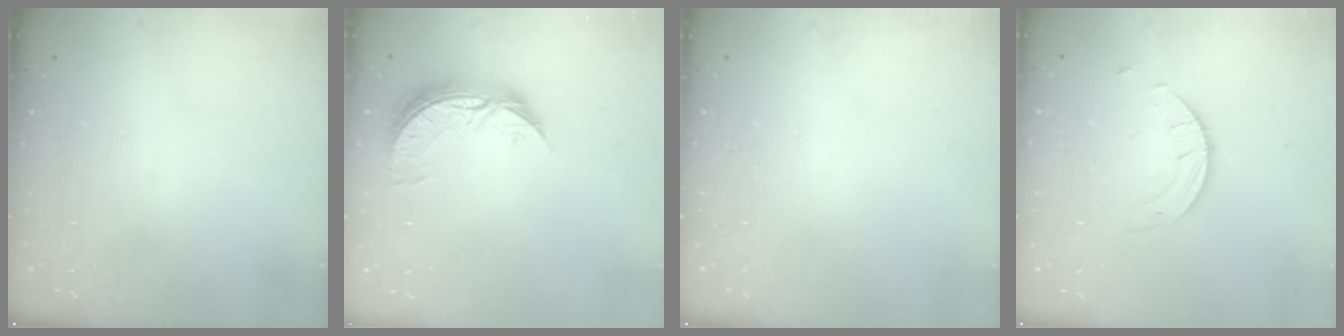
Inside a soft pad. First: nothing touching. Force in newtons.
{"total": 8.8, "press": 8.8, "slide": 0.4}
{"total": 0.0}
{"total": 2.6, "press": 2.6, "slide": 0.3}